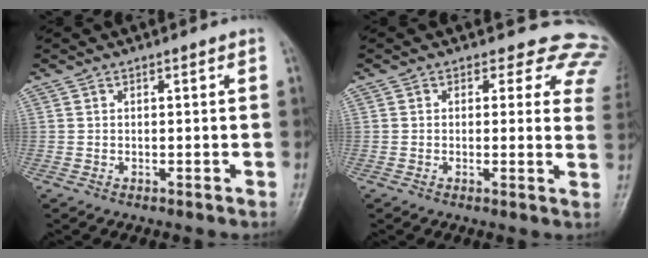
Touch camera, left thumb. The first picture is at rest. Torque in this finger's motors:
{"motor_torque": [0.21, 0.17, -0.29, -0.19, 0.03]}